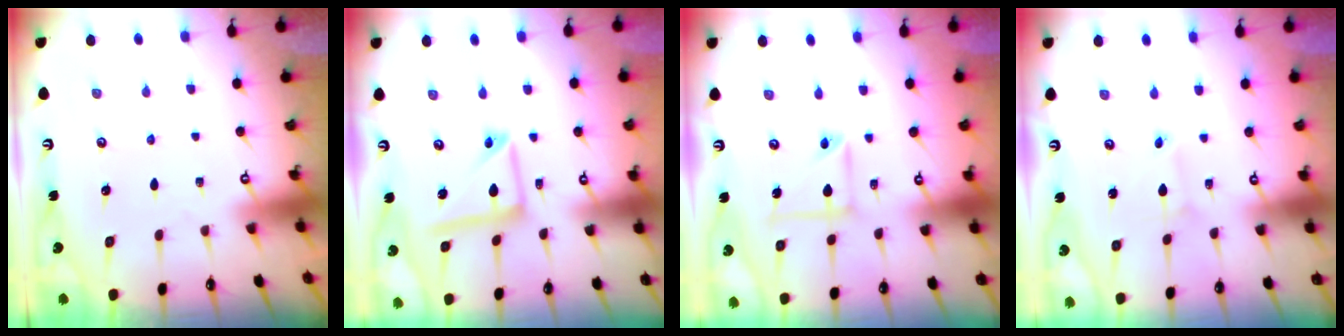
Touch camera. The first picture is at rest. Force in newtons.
{"total": 11.7, "press": 11.6, "slide": 1.2}
{"total": 7.9, "press": 7.8, "slide": 1.2}
{"total": 2.2, "press": 2.2, "slide": 0.1}